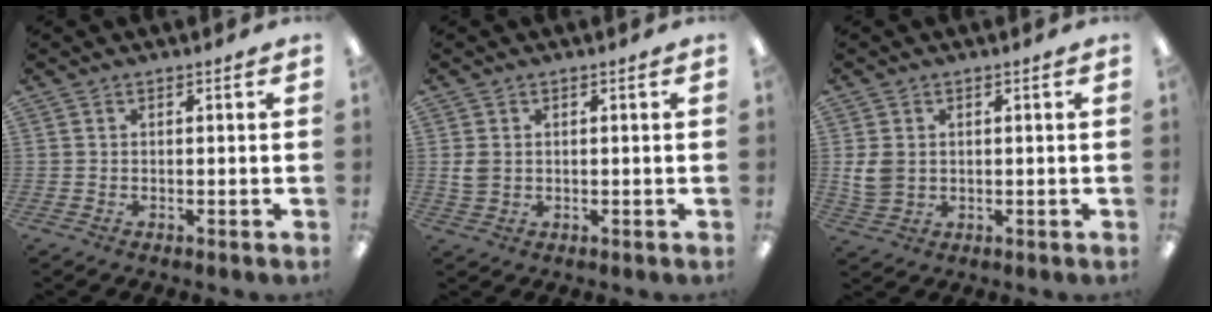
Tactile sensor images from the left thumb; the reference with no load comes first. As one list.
[{"total": 3.1, "force": [0.5, 2.3, 2.0], "torque": [-0.030, 0.002, 0.008]}, {"total": 5.0, "force": [0.9, 4.0, 2.9], "torque": [-0.061, 0.000, 0.016]}]